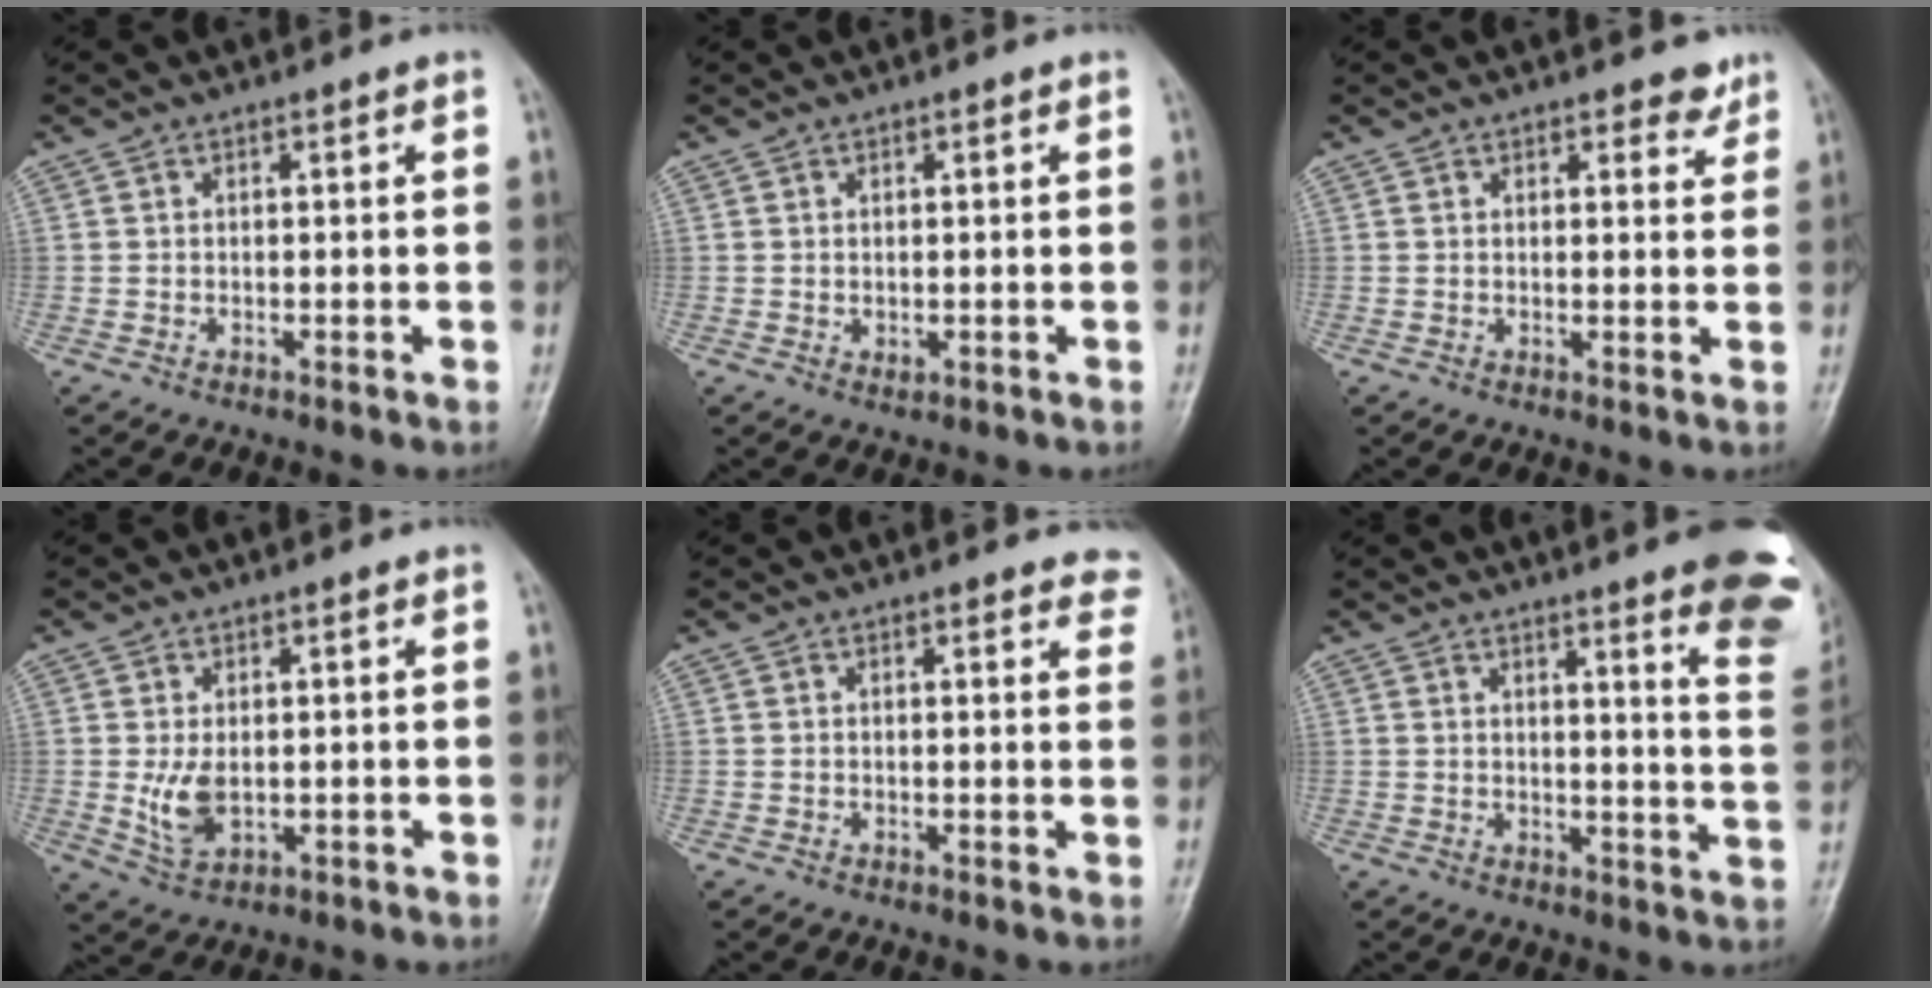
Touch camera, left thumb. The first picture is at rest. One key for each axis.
{"total": 1.4, "fx": 0.2, "fy": 0.9, "fz": 1.0, "tx": -0.014, "ty": -0.004, "tz": 0.007}
{"total": 3.0, "fx": 2.3, "fy": 1.5, "fz": 1.2, "tx": 0.006, "ty": -0.013, "tz": 0.028}
{"total": 5.2, "fx": 0.0, "fy": 3.2, "fz": 4.1, "tx": -0.076, "ty": -0.012, "tz": 0.009}
{"total": 4.8, "fx": 4.0, "fy": 1.7, "fz": 1.9, "tx": 0.007, "ty": -0.013, "tz": 0.030}
{"total": 15.8, "fx": 10.8, "fy": 1.8, "fz": 11.4, "tx": -0.112, "ty": -0.070, "tz": 0.112}